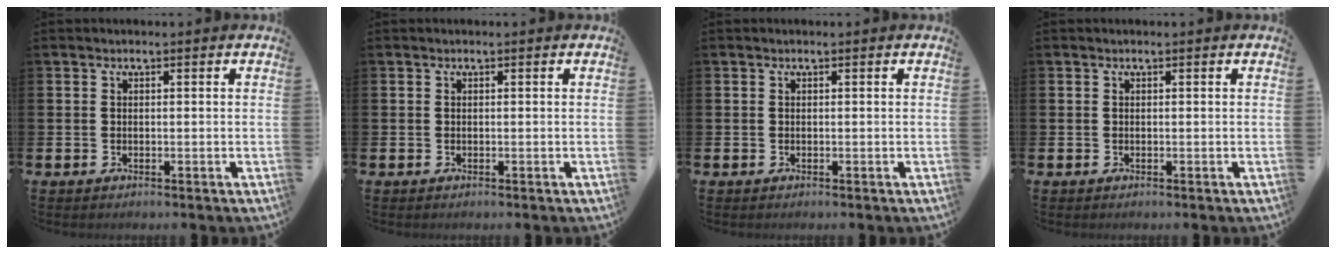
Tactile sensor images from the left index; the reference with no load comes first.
{"total": 0.0}
{"total": 0.0}
{"total": 0.0}